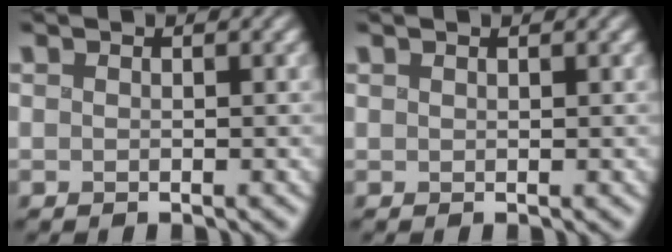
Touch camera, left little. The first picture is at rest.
{"total": 0.0}